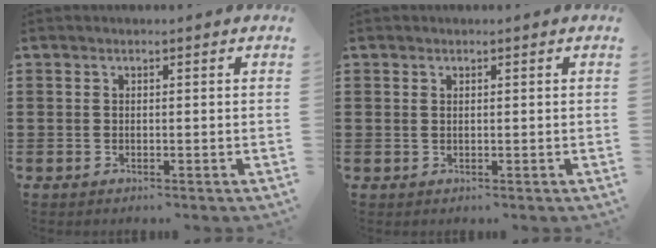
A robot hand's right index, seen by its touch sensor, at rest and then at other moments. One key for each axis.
{"total": 0.5, "fx": 0.3, "fy": 0.3, "fz": 0.4, "tx": -0.009, "ty": 0.001, "tz": 0.005}